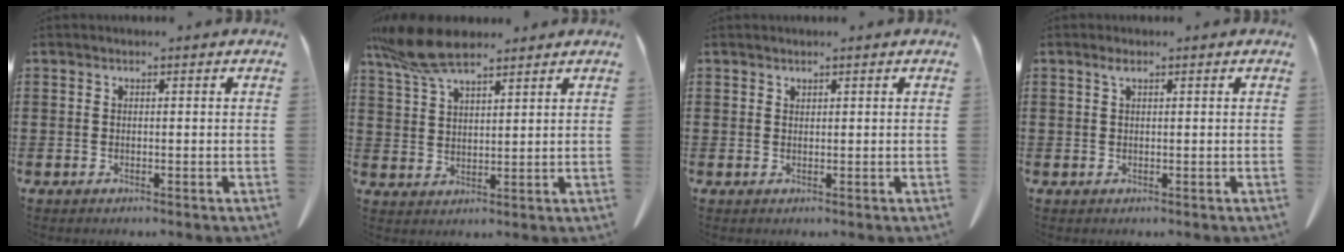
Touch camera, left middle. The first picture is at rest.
{"total": 9.2, "force": [6.9, 2.6, 5.5], "torque": [-0.129, -0.009, 0.127]}
{"total": 0.6, "force": [0.6, 0.1, 0.1], "torque": [-0.003, -0.001, 0.012]}
{"total": 1.2, "force": [0.6, 0.3, 1.0], "torque": [-0.021, 0.003, 0.009]}